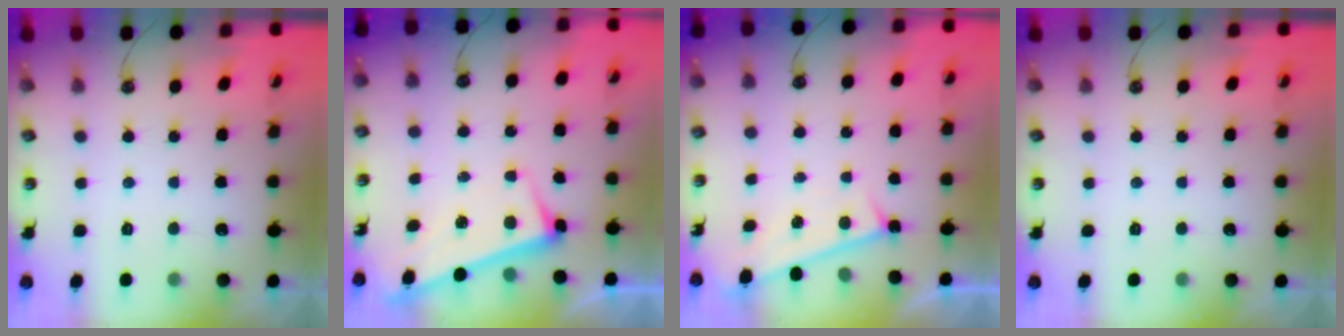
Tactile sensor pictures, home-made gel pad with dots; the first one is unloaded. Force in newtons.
{"total": 2.9, "press": 2.8, "slide": 0.5}
{"total": 1.4, "press": 1.1, "slide": 0.7}
{"total": 0.0}